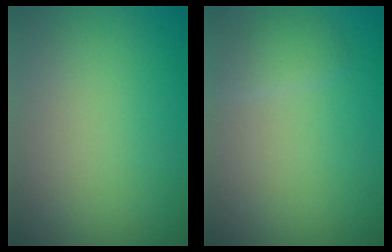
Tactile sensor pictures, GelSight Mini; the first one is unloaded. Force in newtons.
{"total": 1.4, "press": 1.4, "slide": 0.1}